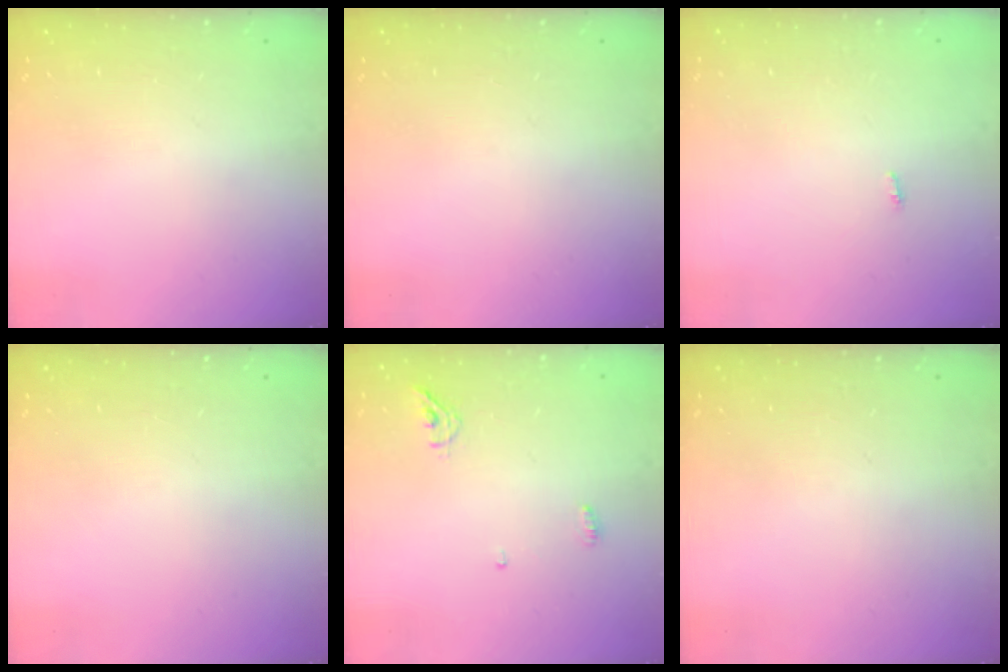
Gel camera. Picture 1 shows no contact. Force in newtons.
{"total": 0.0}
{"total": 2.8, "press": 1.8, "slide": 2.2}
{"total": 0.0}
{"total": 4.9, "press": 4.8, "slide": 1.0}
{"total": 0.0}